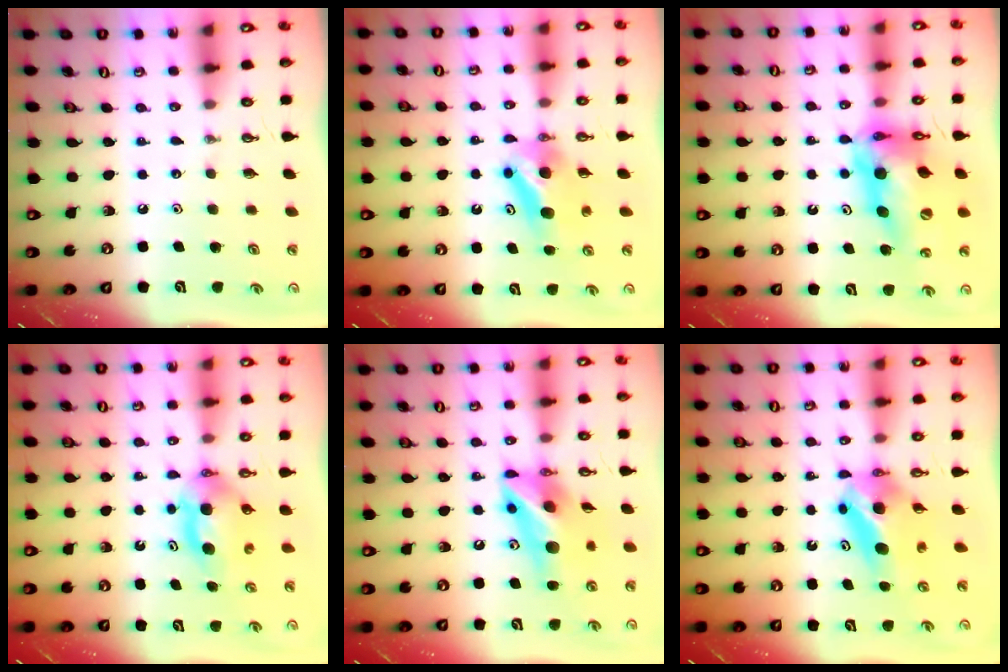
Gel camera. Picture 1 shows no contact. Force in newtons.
{"total": 7.3, "press": 6.8, "slide": 2.7}
{"total": 18.9, "press": 18.8, "slide": 2.0}
{"total": 8.6, "press": 5.1, "slide": 6.9}
{"total": 12.8, "press": 12.6, "slide": 1.9}
{"total": 7.0, "press": 5.9, "slide": 3.7}